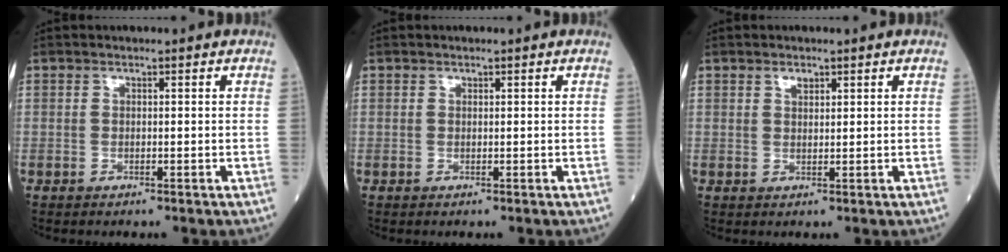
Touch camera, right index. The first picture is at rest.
{"total": 0.0}
{"total": 1.3, "force": [0.9, 0.6, 0.7], "torque": [-0.012, 0.000, 0.015]}